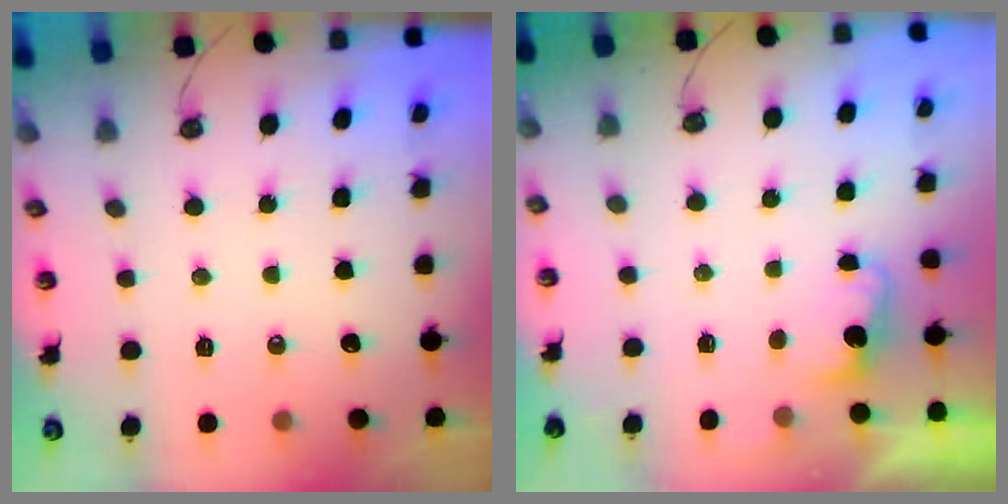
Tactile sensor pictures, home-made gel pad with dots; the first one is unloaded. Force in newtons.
{"total": 1.9, "press": 1.6, "slide": 0.9}